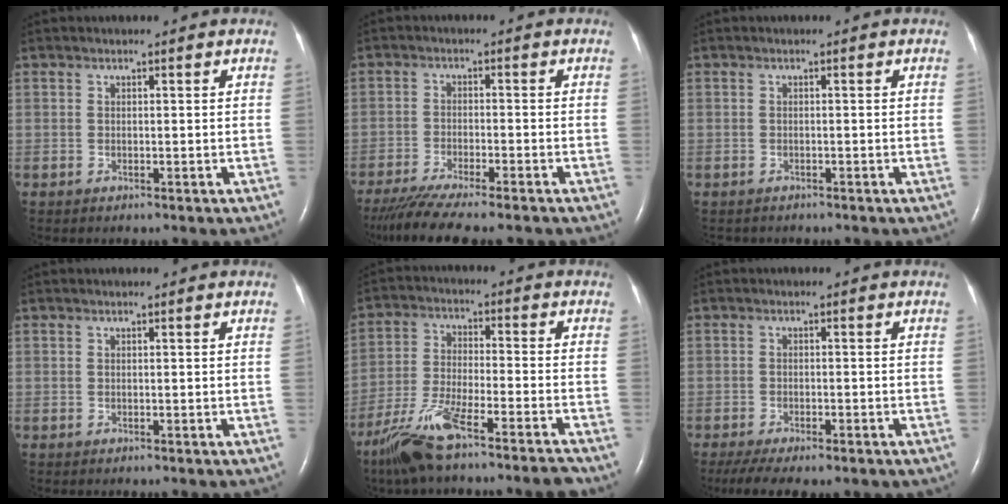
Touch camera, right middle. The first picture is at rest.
{"total": 11.8, "force": [-9.9, 0.7, 6.3], "torque": [-0.099, -0.027, -0.154]}
{"total": 1.8, "force": [-1.6, 0.7, 0.4], "torque": [-0.014, -0.003, -0.018]}
{"total": 0.0}
{"total": 12.6, "force": [-9.9, 0.3, 7.9], "torque": [-0.158, -0.018, -0.177]}
{"total": 10.0, "force": [-7.2, 3.2, 6.1], "torque": [-0.099, -0.012, -0.103]}